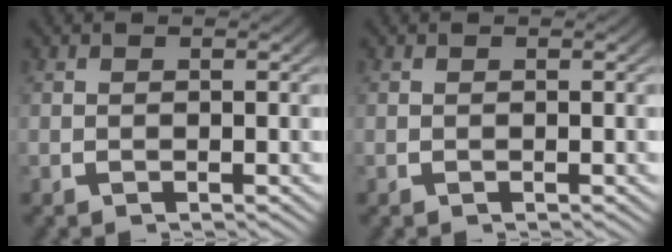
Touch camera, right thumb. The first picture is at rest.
{"total": 0.0}